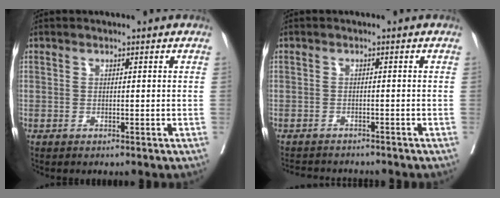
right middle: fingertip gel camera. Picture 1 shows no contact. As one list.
[{"total": 4.3, "force": [-4.2, 1.0, 0.5], "torque": [-0.003, -0.007, -0.062]}]